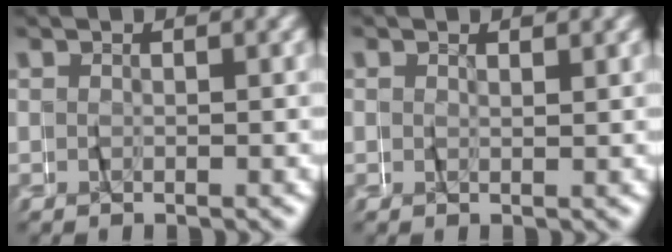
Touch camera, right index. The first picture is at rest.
{"total": 0.5, "force": [0.4, -0.3, -0.1], "torque": [-0.001, -0.001, 0.008]}